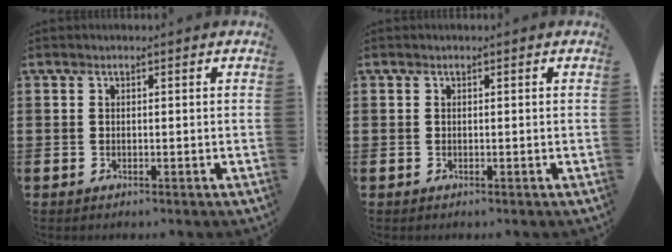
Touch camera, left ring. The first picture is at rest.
{"total": 0.0}